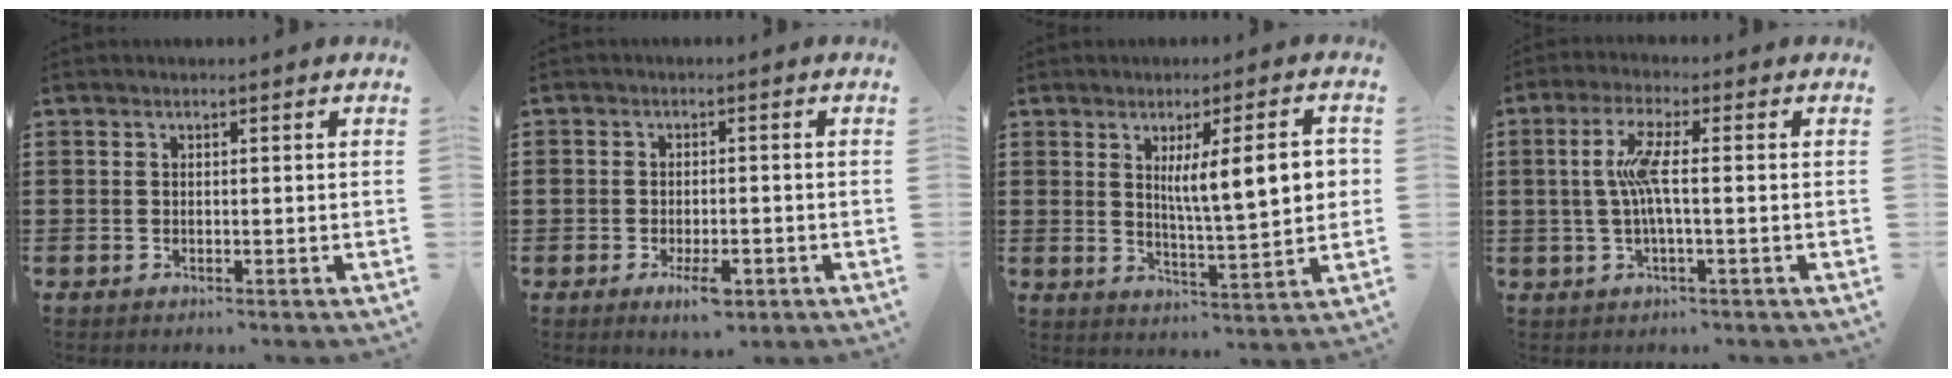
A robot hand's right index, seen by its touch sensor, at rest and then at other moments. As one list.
[{"total": 4.2, "force": [-2.0, 1.9, 3.1], "torque": [-0.057, 0.002, -0.035]}, {"total": 9.5, "force": [2.4, 1.8, 9.1], "torque": [-0.148, -0.002, 0.033]}, {"total": 5.8, "force": [-0.2, 0.5, 5.7], "torque": [-0.121, -0.007, -0.013]}]